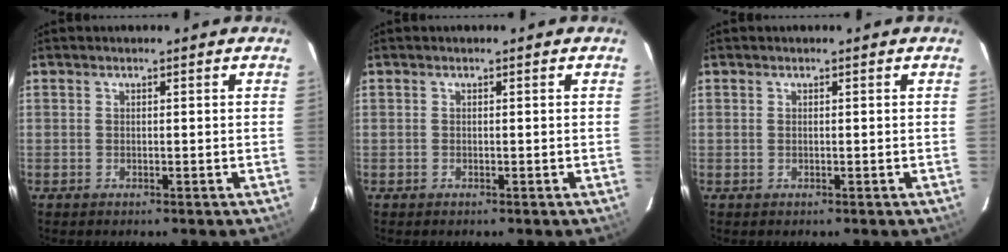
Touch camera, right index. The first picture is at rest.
{"total": 0.0}
{"total": 0.0}